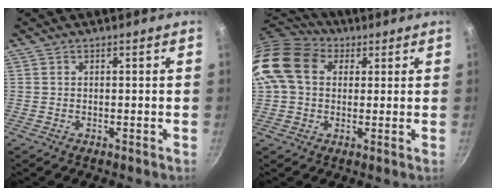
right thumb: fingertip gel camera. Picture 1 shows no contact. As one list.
[{"total": 15.8, "force": [4.3, 11.8, 9.5], "torque": [-0.184, 0.028, 0.064]}]